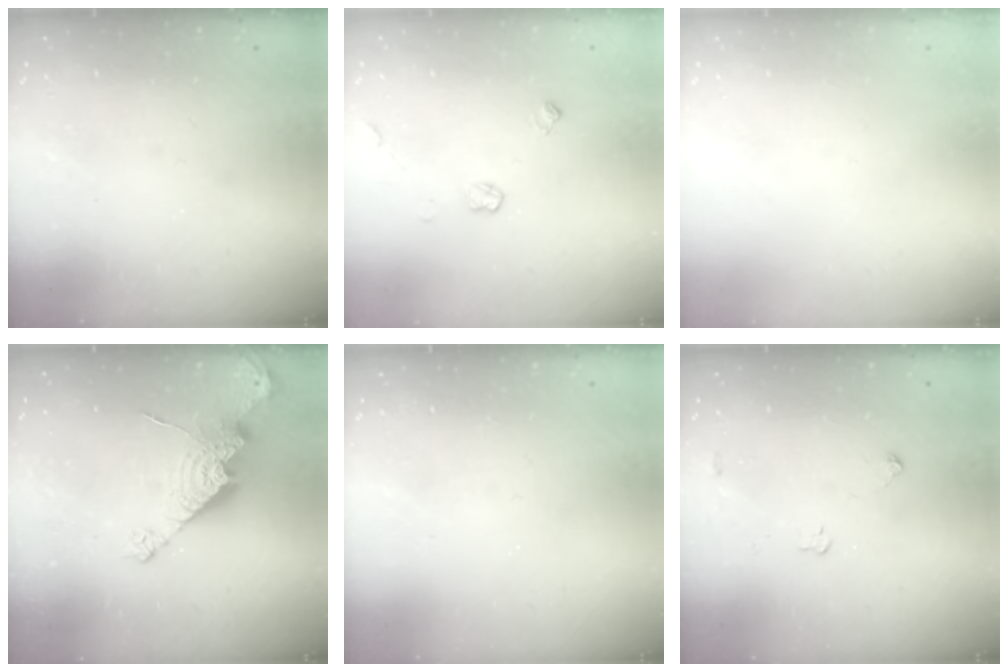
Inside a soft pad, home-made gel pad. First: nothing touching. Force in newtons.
{"total": 5.5, "press": 5.4, "slide": 0.7}
{"total": 0.0}
{"total": 14.4, "press": 14.4, "slide": 1.3}
{"total": 0.0}
{"total": 2.8, "press": 2.8, "slide": 0.4}